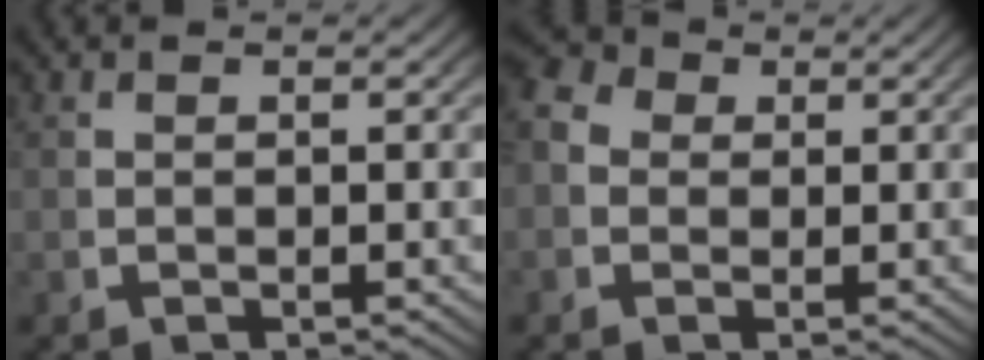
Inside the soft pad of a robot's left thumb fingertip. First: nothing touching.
{"total": 5.2, "force": [1.2, 4.4, 2.5], "torque": [-0.055, -0.001, 0.008]}